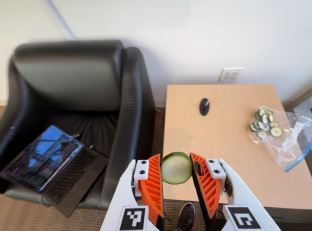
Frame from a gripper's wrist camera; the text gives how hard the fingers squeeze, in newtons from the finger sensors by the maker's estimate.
{"total": 8.9, "left": 9.2, "right": 8.5}